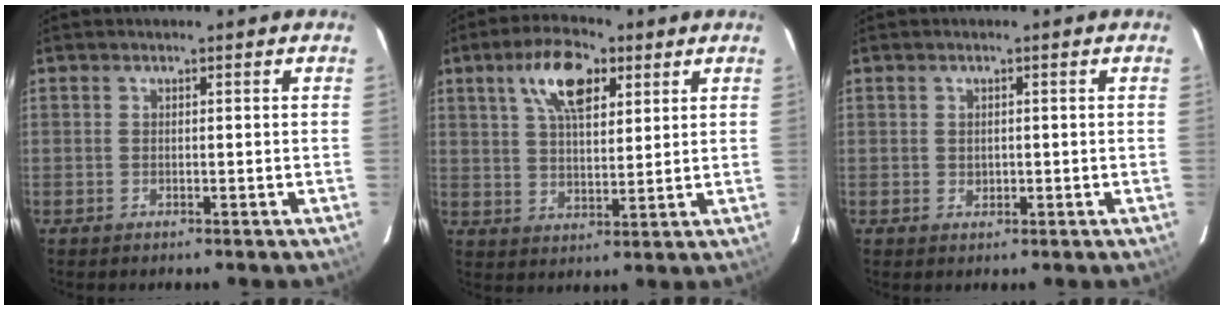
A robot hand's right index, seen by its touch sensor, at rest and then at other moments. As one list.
[{"total": 10.4, "force": [5.1, 4.6, 7.9], "torque": [-0.144, 0.021, 0.090]}, {"total": 1.2, "force": [0.1, 1.1, 0.6], "torque": [-0.007, 0.002, 0.005]}]